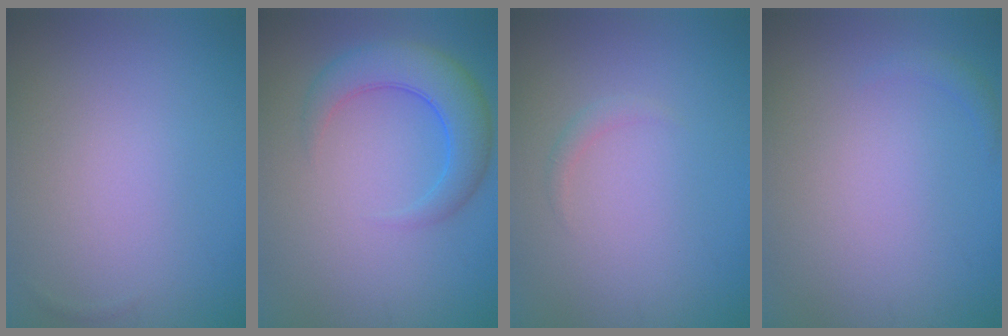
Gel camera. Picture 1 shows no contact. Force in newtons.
{"total": 5.1, "press": 5.1, "slide": 0.2}
{"total": 0.9, "press": 0.9, "slide": 0.1}
{"total": 0.8, "press": 0.8, "slide": 0.1}